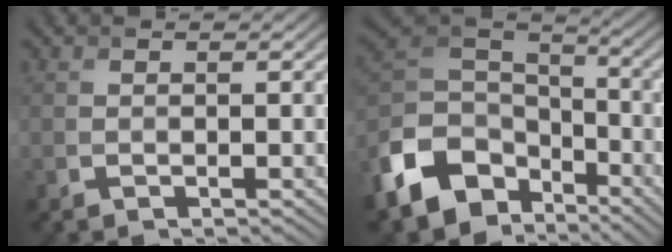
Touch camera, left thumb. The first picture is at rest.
{"total": 14.6, "force": [-7.4, 10.1, 7.5], "torque": [-0.208, -0.026, -0.145]}